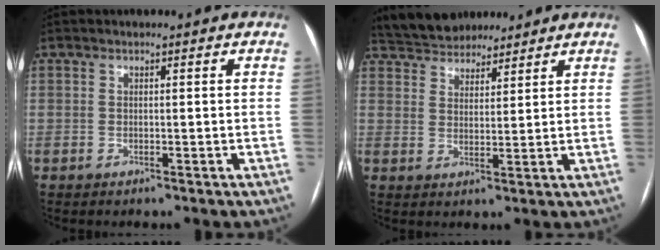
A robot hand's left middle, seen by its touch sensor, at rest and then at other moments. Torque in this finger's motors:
{"motor_torque": [0.28, -0.33, 0.00, 0.00]}